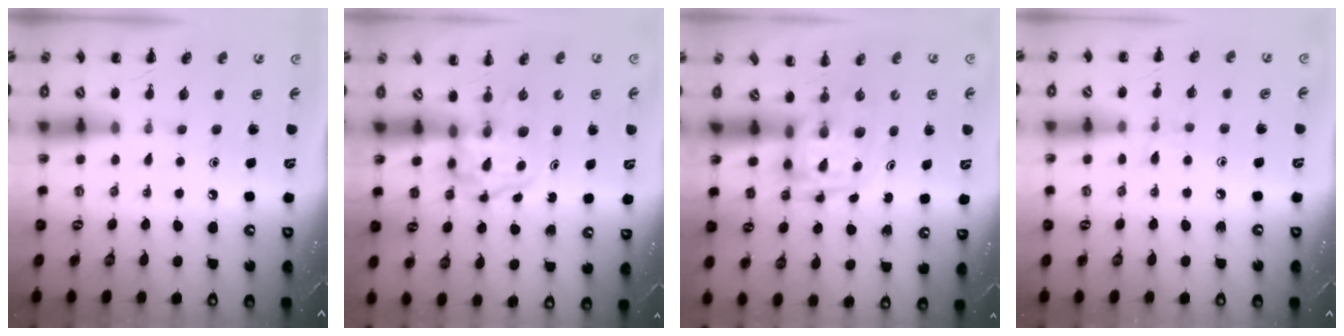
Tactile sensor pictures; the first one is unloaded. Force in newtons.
{"total": 3.8, "press": 3.7, "slide": 0.5}
{"total": 3.9, "press": 3.8, "slide": 0.7}
{"total": 6.0, "press": 5.6, "slide": 2.1}